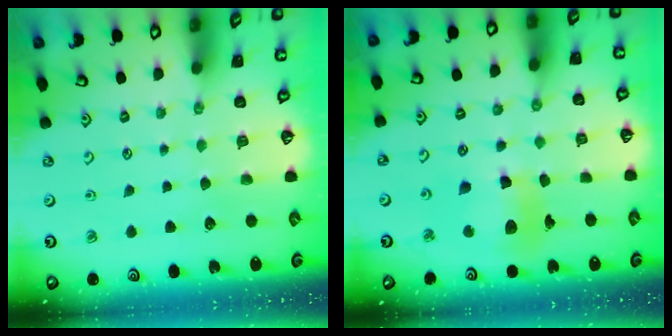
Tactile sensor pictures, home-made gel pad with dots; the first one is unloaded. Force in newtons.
{"total": 12.0, "press": 11.9, "slide": 1.5}